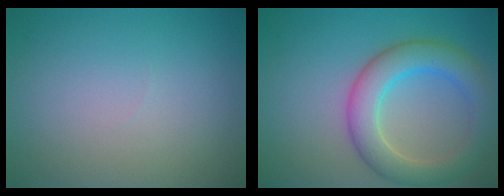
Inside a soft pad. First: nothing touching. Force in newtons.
{"total": 5.7, "press": 5.7, "slide": 0.2}